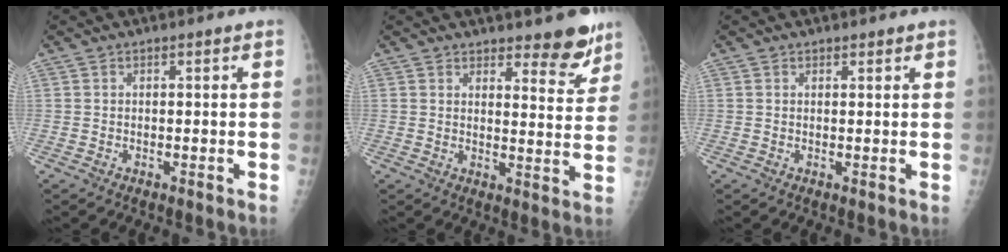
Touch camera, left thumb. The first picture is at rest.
{"total": 7.0, "force": [5.5, 2.6, 3.4], "torque": [-0.008, -0.042, 0.072]}
{"total": 0.7, "force": [0.6, 0.4, 0.1], "torque": [0.004, -0.005, 0.006]}